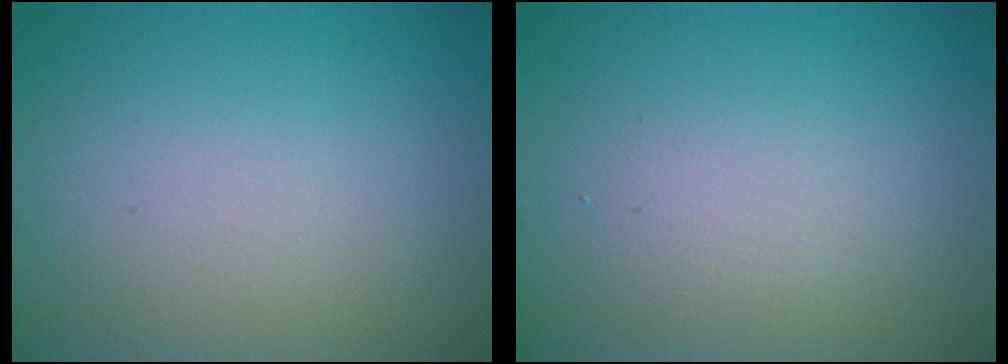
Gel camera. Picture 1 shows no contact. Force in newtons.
{"total": 1.4, "press": 1.4, "slide": 0.1}